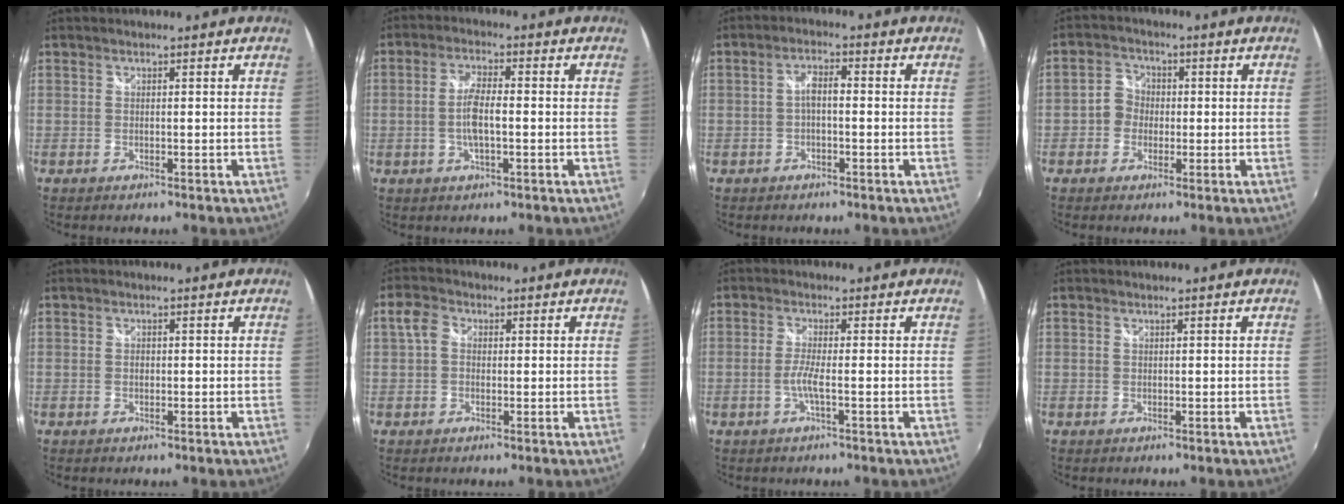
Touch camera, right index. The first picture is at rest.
{"total": 5.5, "force": [-0.9, 1.4, 5.2], "torque": [-0.104, 0.003, -0.016]}
{"total": 3.1, "force": [-0.6, 1.0, 2.8], "torque": [-0.055, 0.010, -0.012]}
{"total": 4.2, "force": [-1.0, 3.8, 1.4], "torque": [-0.022, 0.013, -0.025]}
{"total": 0.7, "force": [-0.1, 0.5, 0.4], "torque": [-0.006, 0.001, -0.002]}
{"total": 3.3, "force": [-0.2, 2.7, 1.9], "torque": [-0.038, 0.010, -0.006]}
{"total": 2.6, "force": [-1.1, -0.4, 2.4], "torque": [-0.054, -0.003, -0.024]}
{"total": 0.0}